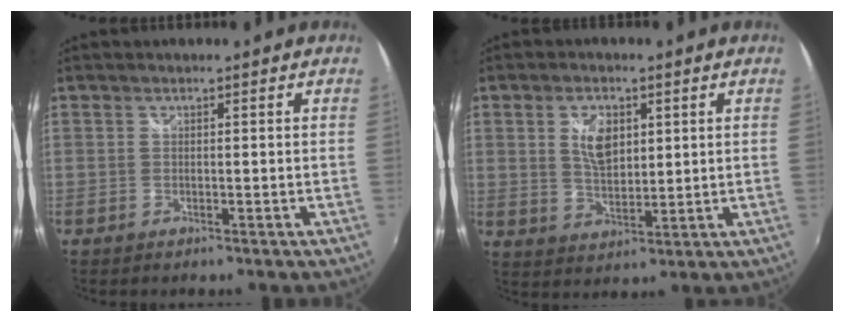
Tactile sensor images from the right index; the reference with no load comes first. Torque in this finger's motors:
{"motor_torque": [0.17, -0.02, 0.16, 0.08]}